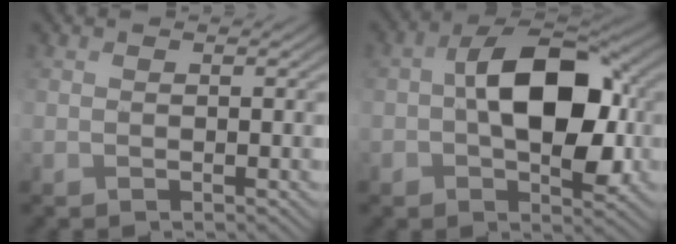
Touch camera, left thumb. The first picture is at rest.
{"total": 12.5, "force": [0.2, 7.5, 10.0], "torque": [-0.152, 0.008, -0.001]}